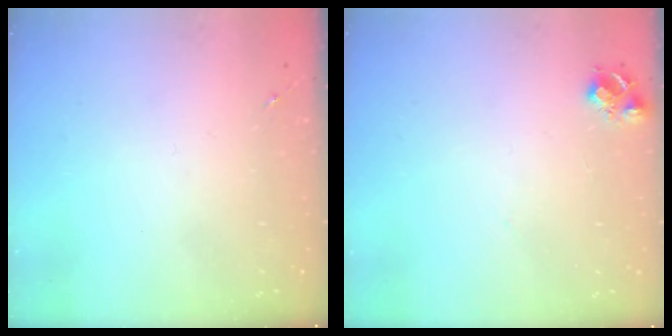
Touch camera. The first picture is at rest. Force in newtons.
{"total": 7.3, "press": 7.2, "slide": 0.8}